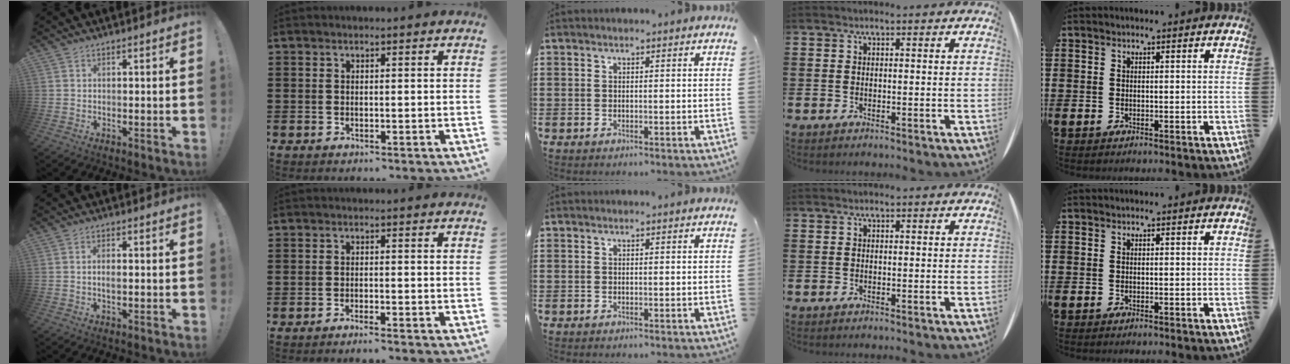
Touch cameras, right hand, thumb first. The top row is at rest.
{"thumb": {"total": 2.0, "force": [-0.2, 0.8, 1.8], "torque": [-0.025, 0.001, -0.006]}, "index": {"total": 1.2, "force": [-1.2, -0.2, 0.4], "torque": [-0.008, 0.000, -0.023]}}